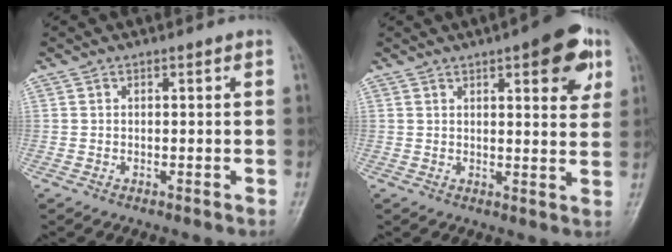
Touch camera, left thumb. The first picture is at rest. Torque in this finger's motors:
{"motor_torque": [1.96, 1.31, 1.35, -1.04, 0.07]}